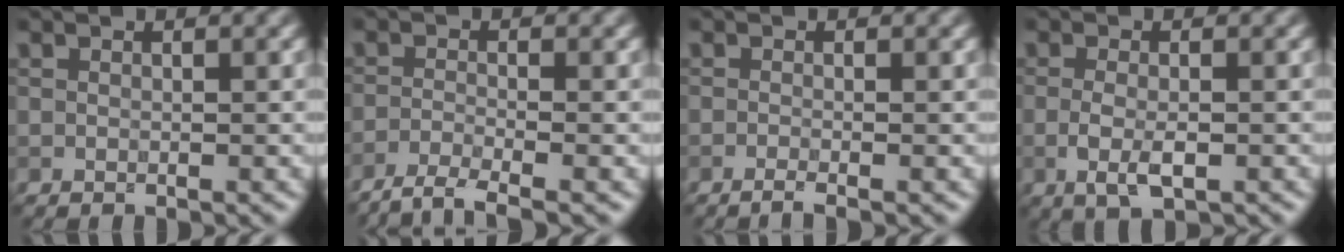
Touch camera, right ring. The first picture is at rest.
{"total": 3.5, "force": [-2.8, 0.6, 2.1], "torque": [-0.039, -0.002, -0.062]}
{"total": 1.5, "force": [-1.0, 0.2, 1.1], "torque": [-0.017, -0.001, -0.024]}
{"total": 2.9, "force": [-0.9, 1.1, 2.5], "torque": [-0.059, -0.005, -0.020]}